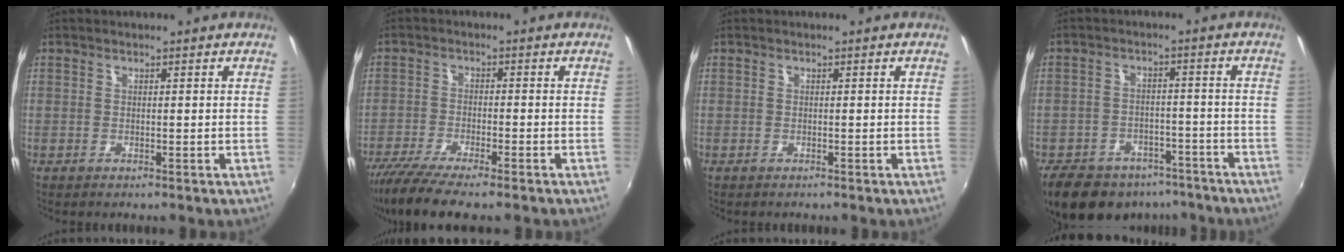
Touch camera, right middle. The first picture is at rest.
{"total": 8.7, "force": [-7.1, 0.9, 4.9], "torque": [-0.119, -0.032, -0.129]}
{"total": 0.0}
{"total": 17.5, "force": [-12.9, 9.4, 7.2], "torque": [-0.169, 0.002, -0.173]}